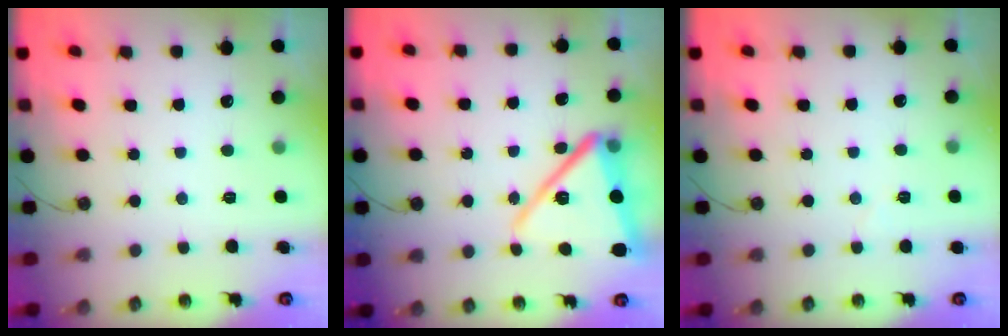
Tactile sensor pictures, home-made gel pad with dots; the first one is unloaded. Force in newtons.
{"total": 16.7, "press": 16.5, "slide": 2.4}
{"total": 3.3, "press": 2.8, "slide": 1.7}